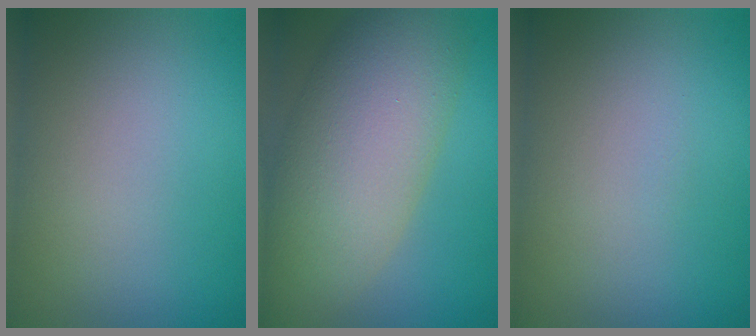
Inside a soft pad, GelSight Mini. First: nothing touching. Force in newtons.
{"total": 10.0, "press": 10.0, "slide": 0.6}
{"total": 0.0}